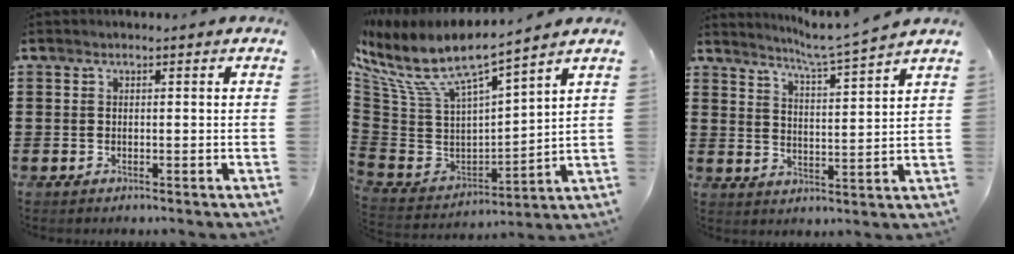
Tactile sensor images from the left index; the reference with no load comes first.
{"total": 9.2, "force": [6.4, 2.4, 6.2], "torque": [-0.149, -0.051, 0.106]}
{"total": 5.3, "force": [4.8, -0.9, 2.1], "torque": [-0.060, -0.031, 0.080]}